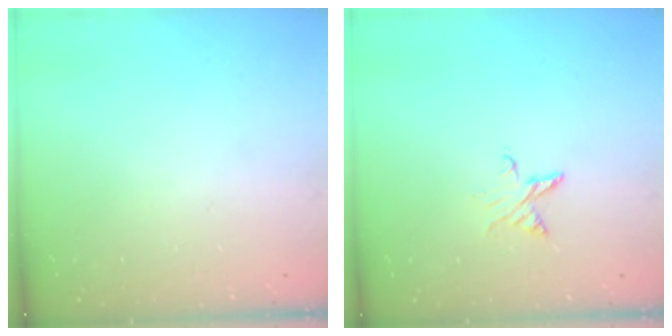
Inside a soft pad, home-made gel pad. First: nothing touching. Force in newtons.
{"total": 4.2, "press": 4.2, "slide": 0.4}